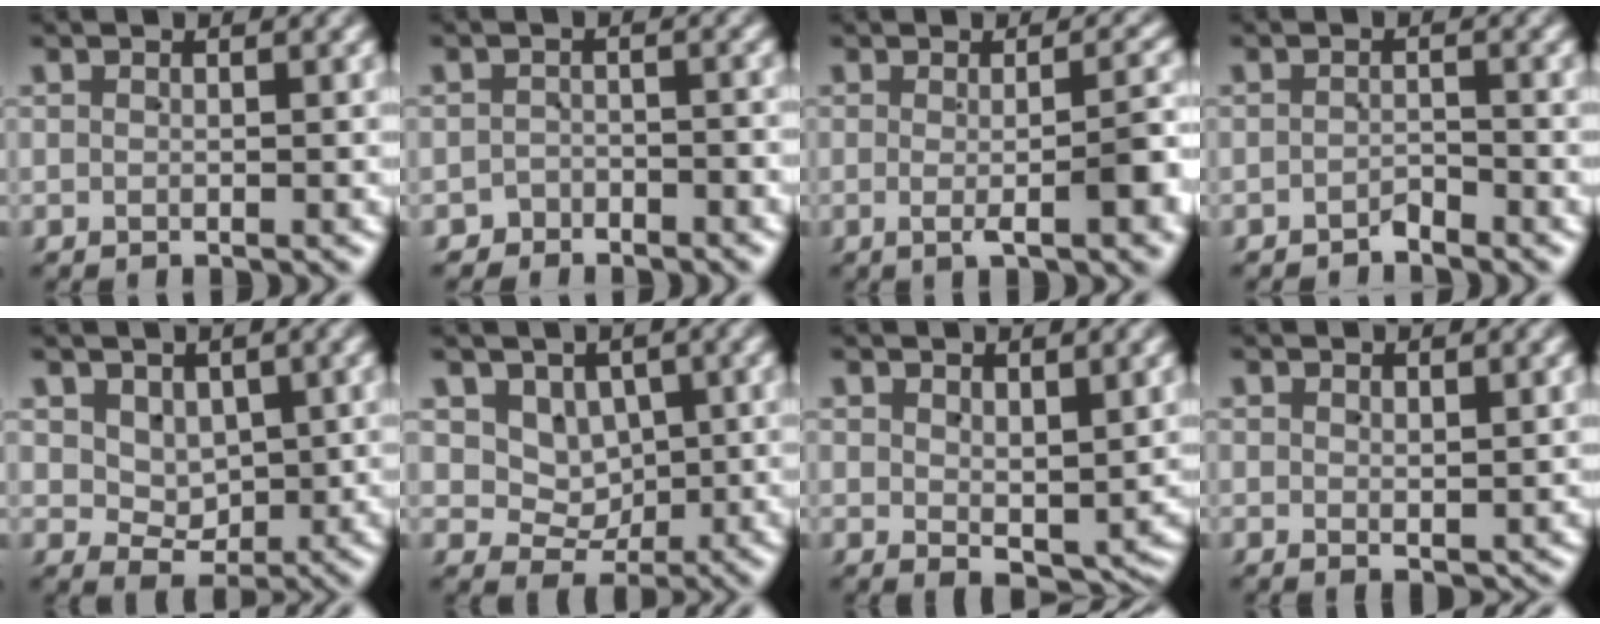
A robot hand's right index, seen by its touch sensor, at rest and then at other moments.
{"total": 2.6, "force": [-2.3, 1.0, -0.5], "torque": [0.017, -0.003, -0.044]}
{"total": 4.7, "force": [-1.2, 0.7, 4.5], "torque": [-0.067, -0.001, -0.018]}
{"total": 1.5, "force": [-1.5, 0.3, 0.0], "torque": [0.007, 0.000, -0.030]}
{"total": 3.8, "force": [1.2, 3.0, 2.1], "torque": [-0.018, -0.014, 0.029]}
{"total": 4.6, "force": [1.0, 4.0, 2.0], "torque": [-0.019, -0.013, 0.024]}
{"total": 2.1, "force": [0.2, 0.9, 1.9], "torque": [-0.021, -0.022, 0.016]}
{"total": 0.8, "force": [0.5, 0.3, 0.5], "torque": [-0.004, -0.008, 0.017]}